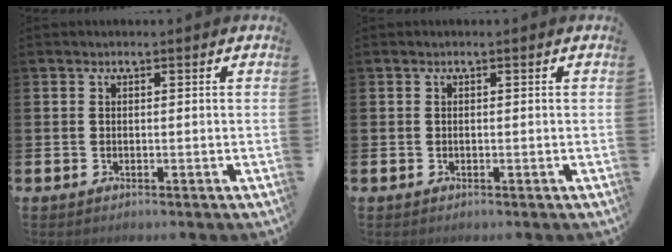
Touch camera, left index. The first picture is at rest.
{"total": 0.0}